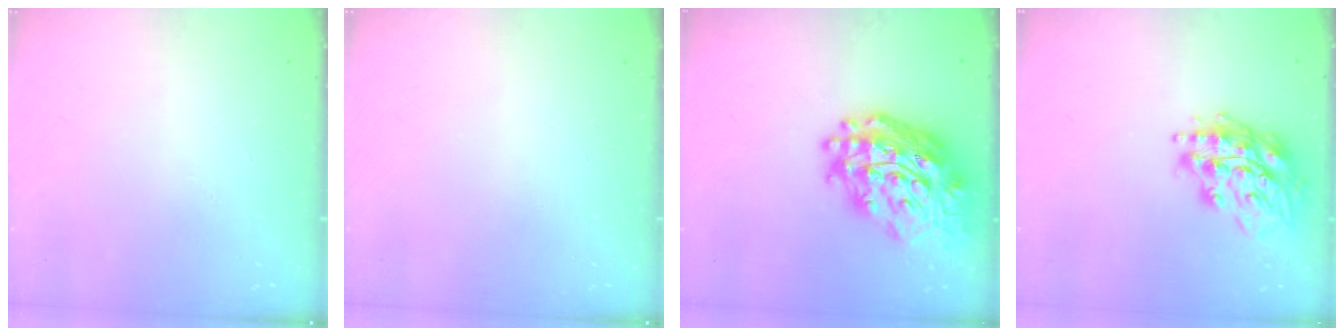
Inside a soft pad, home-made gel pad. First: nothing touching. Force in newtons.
{"total": 0.0}
{"total": 24.3, "press": 24.2, "slide": 2.6}
{"total": 17.6, "press": 17.4, "slide": 2.6}